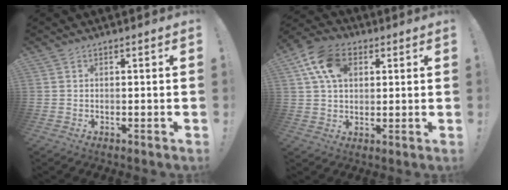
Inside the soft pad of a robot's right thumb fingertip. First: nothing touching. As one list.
[{"total": 13.0, "force": [4.7, 9.0, 8.1], "torque": [-0.140, 0.002, 0.091]}]